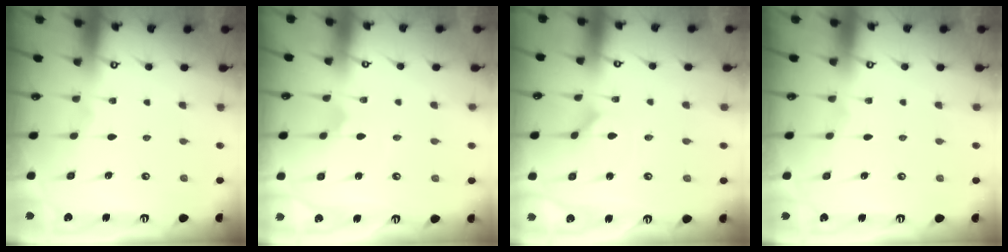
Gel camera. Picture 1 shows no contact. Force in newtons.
{"total": 2.0, "press": 2.0, "slide": 0.2}
{"total": 1.3, "press": 1.2, "slide": 0.3}
{"total": 0.0}